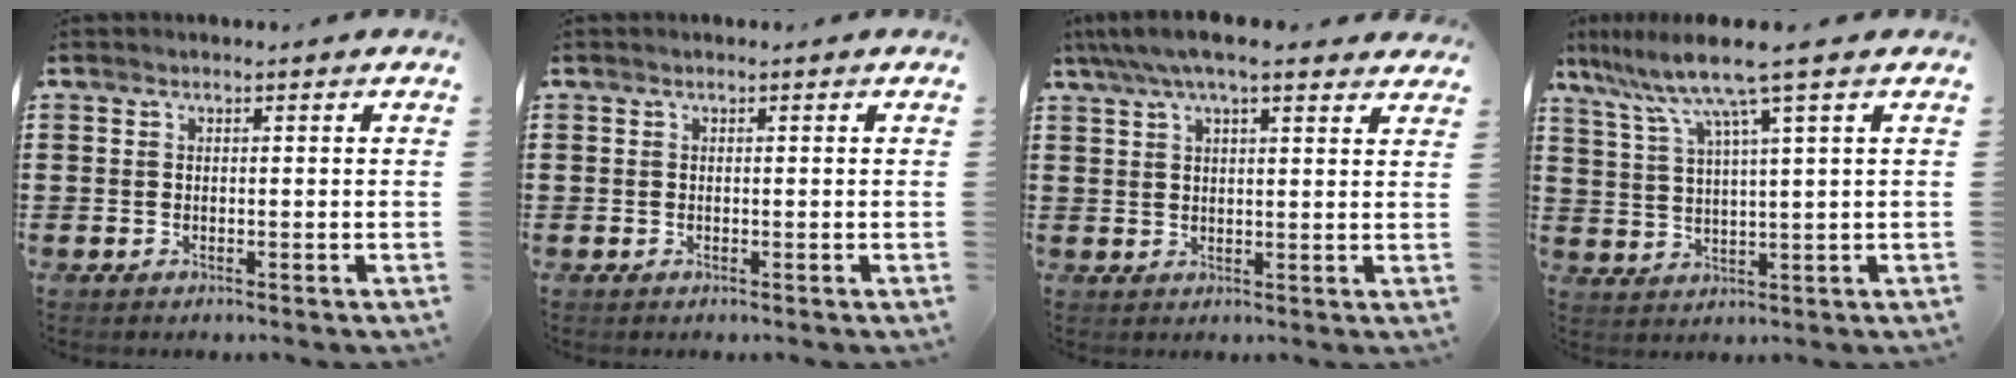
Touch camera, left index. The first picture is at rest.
{"total": 0.0}
{"total": 6.2, "force": [4.8, 1.2, 3.7], "torque": [-0.084, -0.003, 0.086]}
{"total": 8.1, "force": [5.3, -0.2, 6.1], "torque": [-0.143, -0.023, 0.085]}